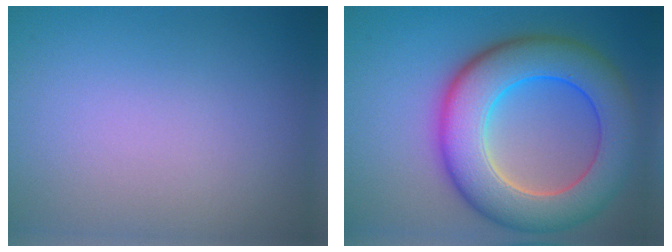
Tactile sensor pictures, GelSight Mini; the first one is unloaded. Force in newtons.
{"total": 10.4, "press": 10.4, "slide": 0.4}